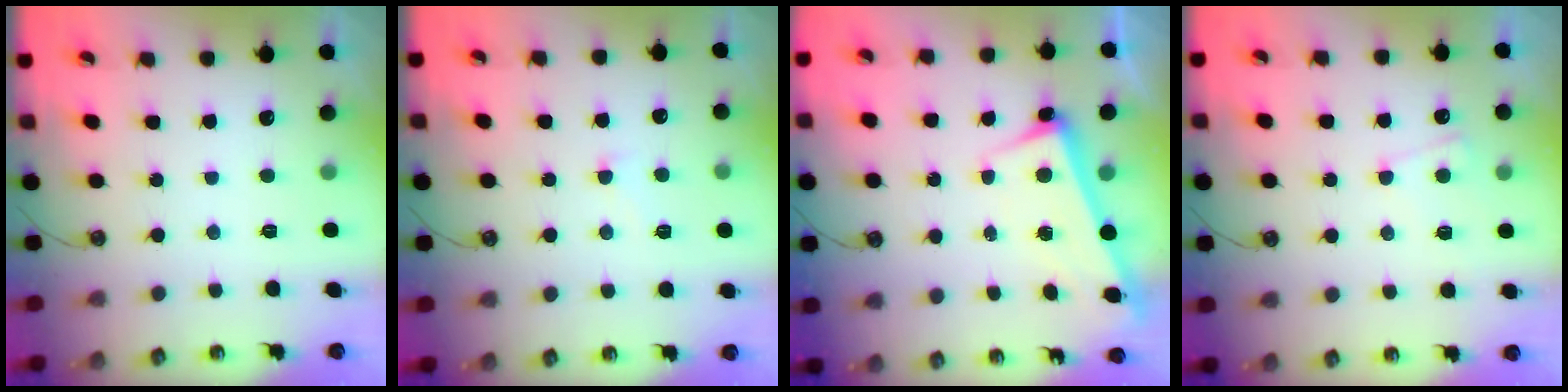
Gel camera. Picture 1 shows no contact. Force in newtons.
{"total": 3.8, "press": 3.7, "slide": 0.9}
{"total": 2.6, "press": 2.5, "slide": 0.7}
{"total": 3.2, "press": 3.1, "slide": 0.8}